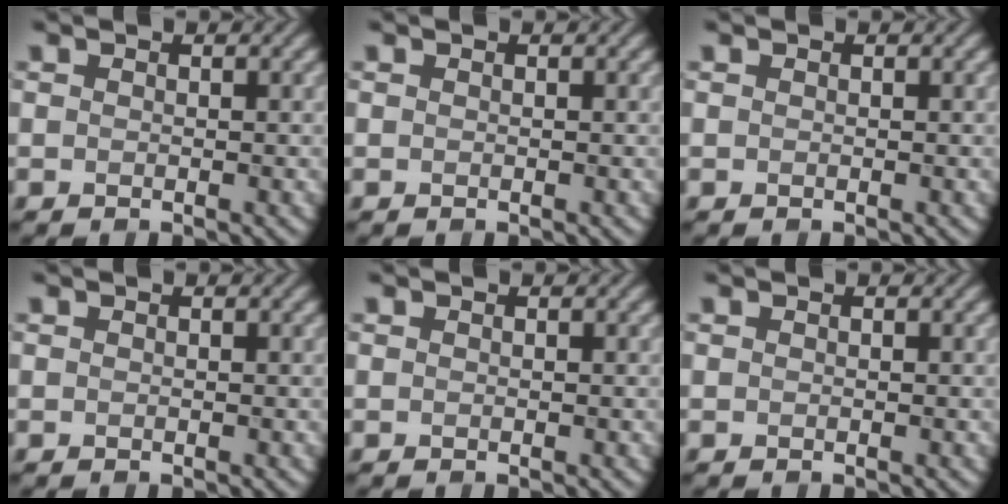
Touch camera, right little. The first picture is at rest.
{"total": 0.0}
{"total": 0.0}
{"total": 0.0}
{"total": 0.0}
{"total": 0.0}